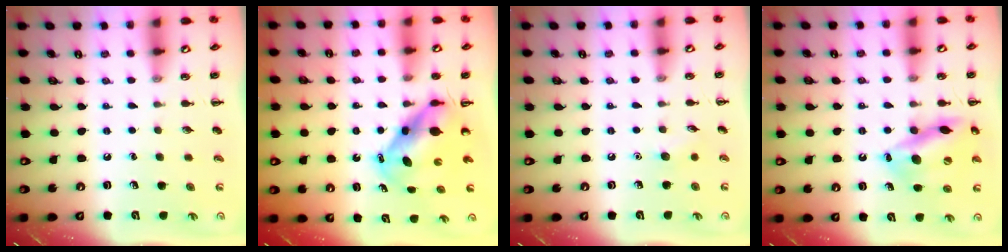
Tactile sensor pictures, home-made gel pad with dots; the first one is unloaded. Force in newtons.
{"total": 6.4, "press": 6.2, "slide": 1.6}
{"total": 4.7, "press": 4.5, "slide": 1.5}
{"total": 15.9, "press": 15.6, "slide": 2.9}